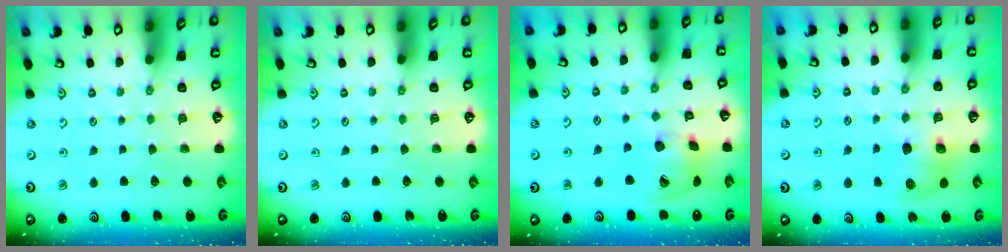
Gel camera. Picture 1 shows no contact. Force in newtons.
{"total": 0.0}
{"total": 16.9, "press": 16.8, "slide": 2.5}
{"total": 8.8, "press": 8.7, "slide": 0.9}